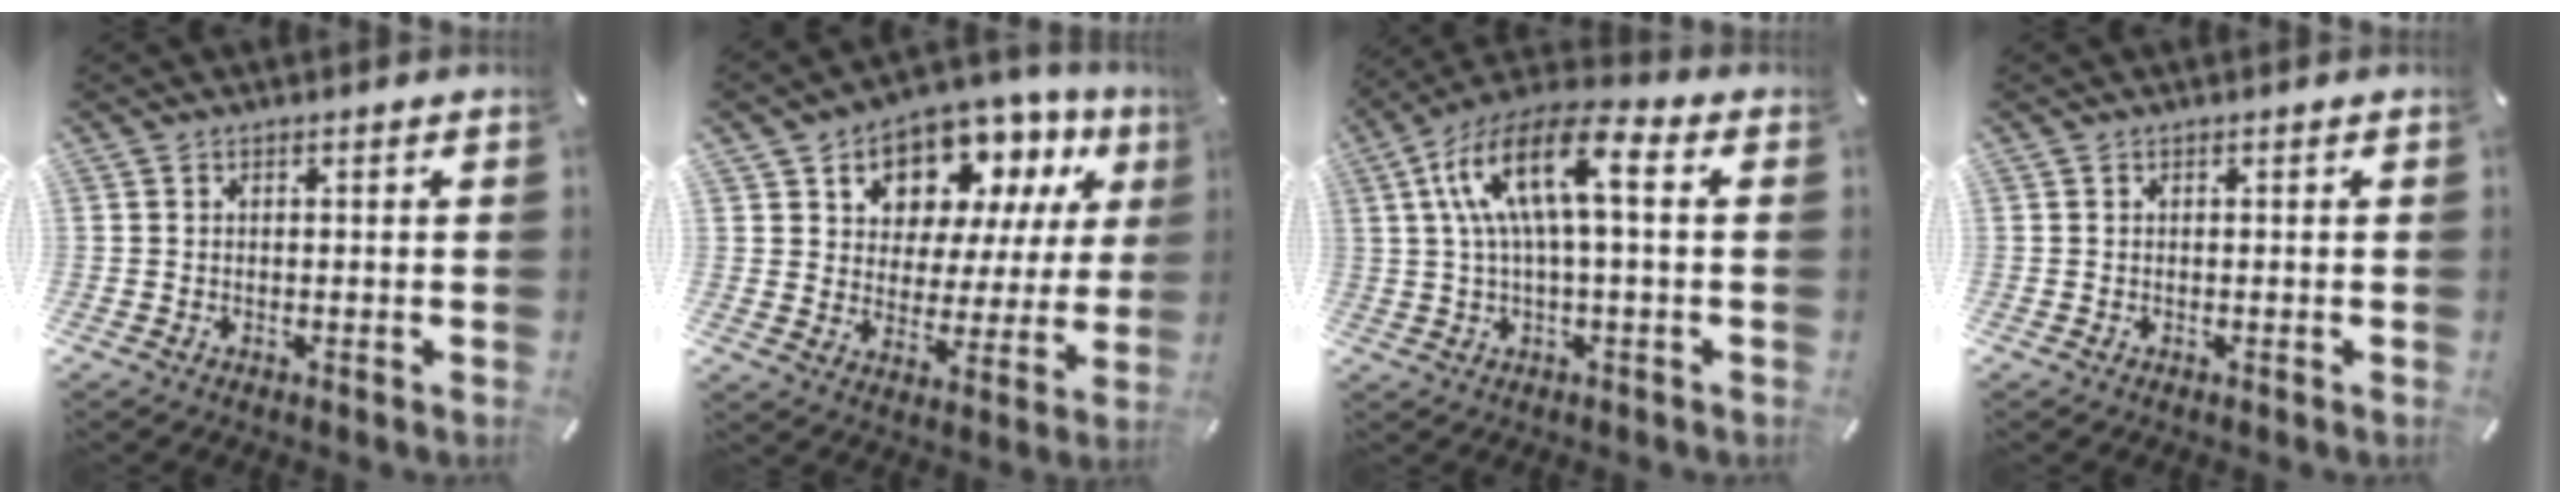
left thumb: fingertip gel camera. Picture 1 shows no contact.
{"total": 10.7, "force": [7.2, 7.4, 2.6], "torque": [-0.049, -0.069, 0.131]}
{"total": 15.3, "force": [2.8, 5.9, 13.8], "torque": [-0.291, 0.002, 0.043]}
{"total": 0.0}